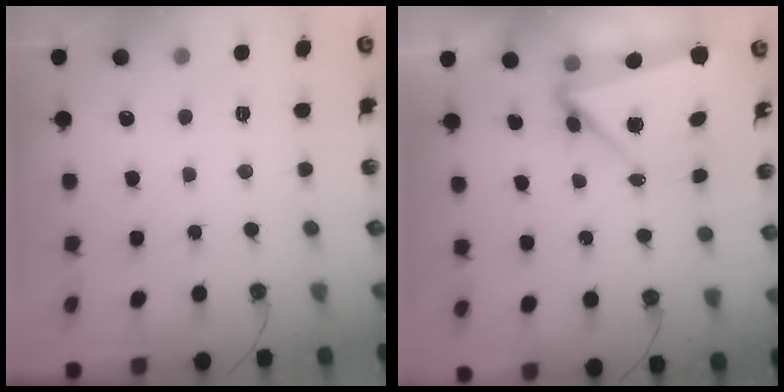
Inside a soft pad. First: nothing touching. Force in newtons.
{"total": 9.7, "press": 5.8, "slide": 7.8}